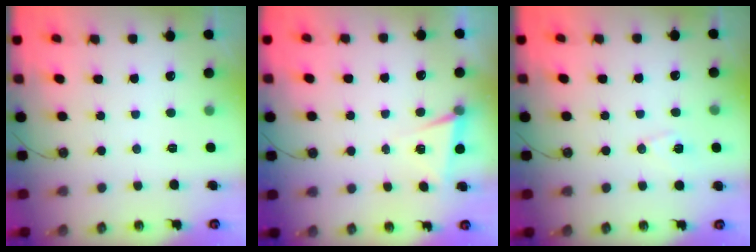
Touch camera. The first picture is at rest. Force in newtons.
{"total": 4.2, "press": 3.0, "slide": 3.0}
{"total": 6.7, "press": 6.4, "slide": 2.0}